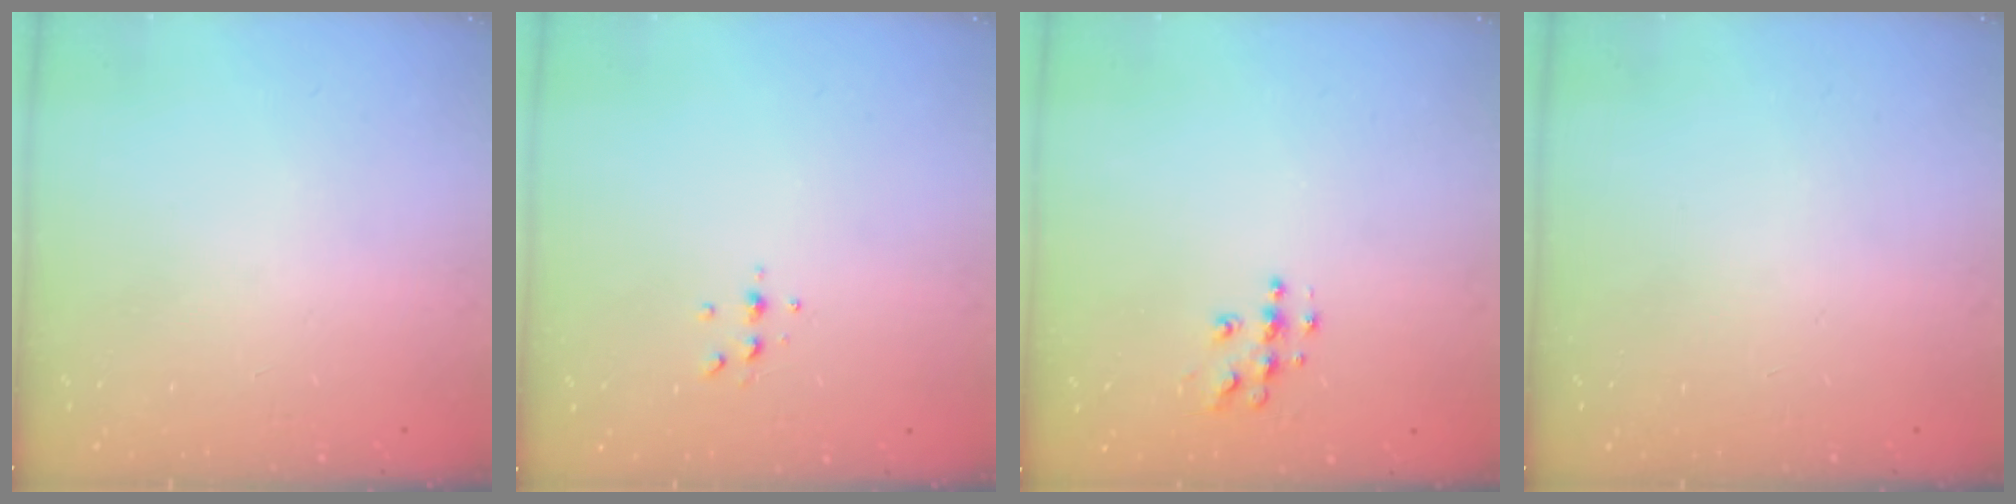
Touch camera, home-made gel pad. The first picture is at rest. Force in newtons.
{"total": 4.4, "press": 4.3, "slide": 0.5}
{"total": 5.9, "press": 5.9, "slide": 0.2}
{"total": 0.0}